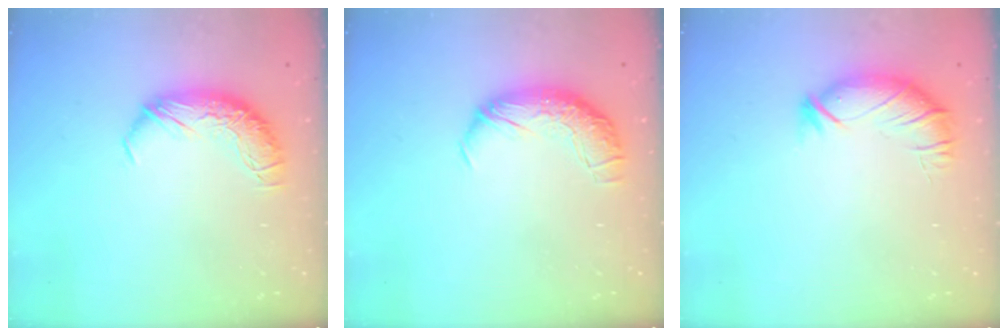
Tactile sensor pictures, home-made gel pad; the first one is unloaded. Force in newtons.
{"total": 2.3, "press": 1.0, "slide": 2.1}
{"total": 3.0, "press": 2.4, "slide": 1.9}